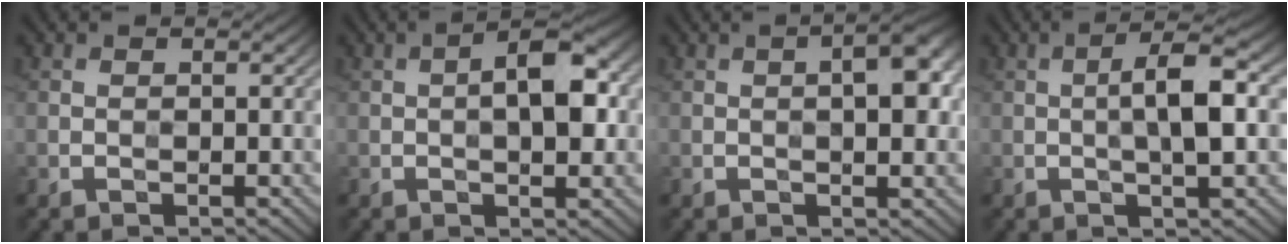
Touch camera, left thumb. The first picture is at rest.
{"total": 6.8, "force": [0.5, 2.7, 6.2], "torque": [-0.088, 0.014, -0.002]}
{"total": 5.9, "force": [0.9, 1.9, 5.5], "torque": [-0.075, 0.010, 0.011]}
{"total": 5.9, "force": [0.2, 1.3, 5.8], "torque": [-0.099, 0.012, -0.003]}